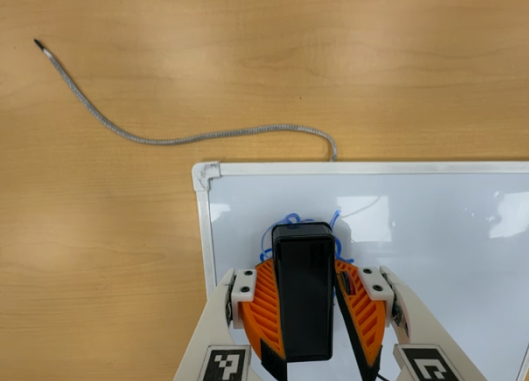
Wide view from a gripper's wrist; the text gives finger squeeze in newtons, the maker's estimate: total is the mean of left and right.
{"total": 10.9, "left": 12.3, "right": 9.5}